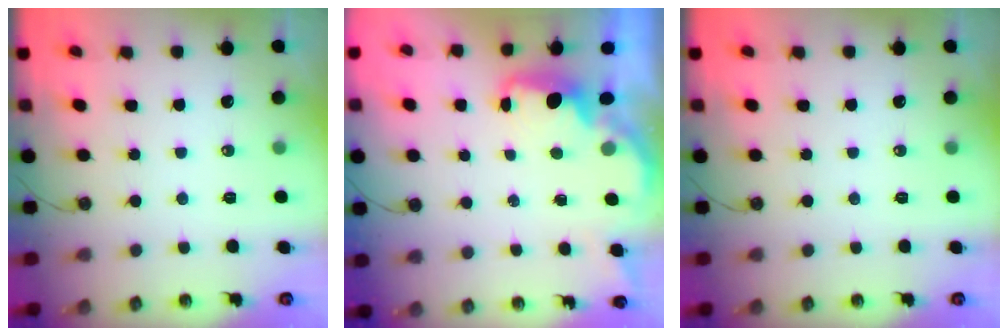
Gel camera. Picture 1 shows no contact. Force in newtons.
{"total": 1.5, "press": 1.3, "slide": 0.7}
{"total": 0.0}